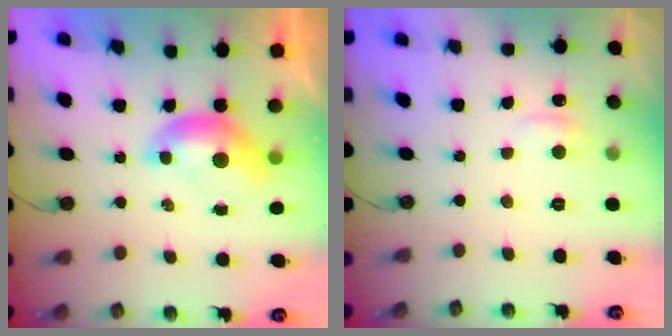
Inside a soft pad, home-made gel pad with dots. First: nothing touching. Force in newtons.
{"total": 2.1, "press": 2.0, "slide": 0.6}